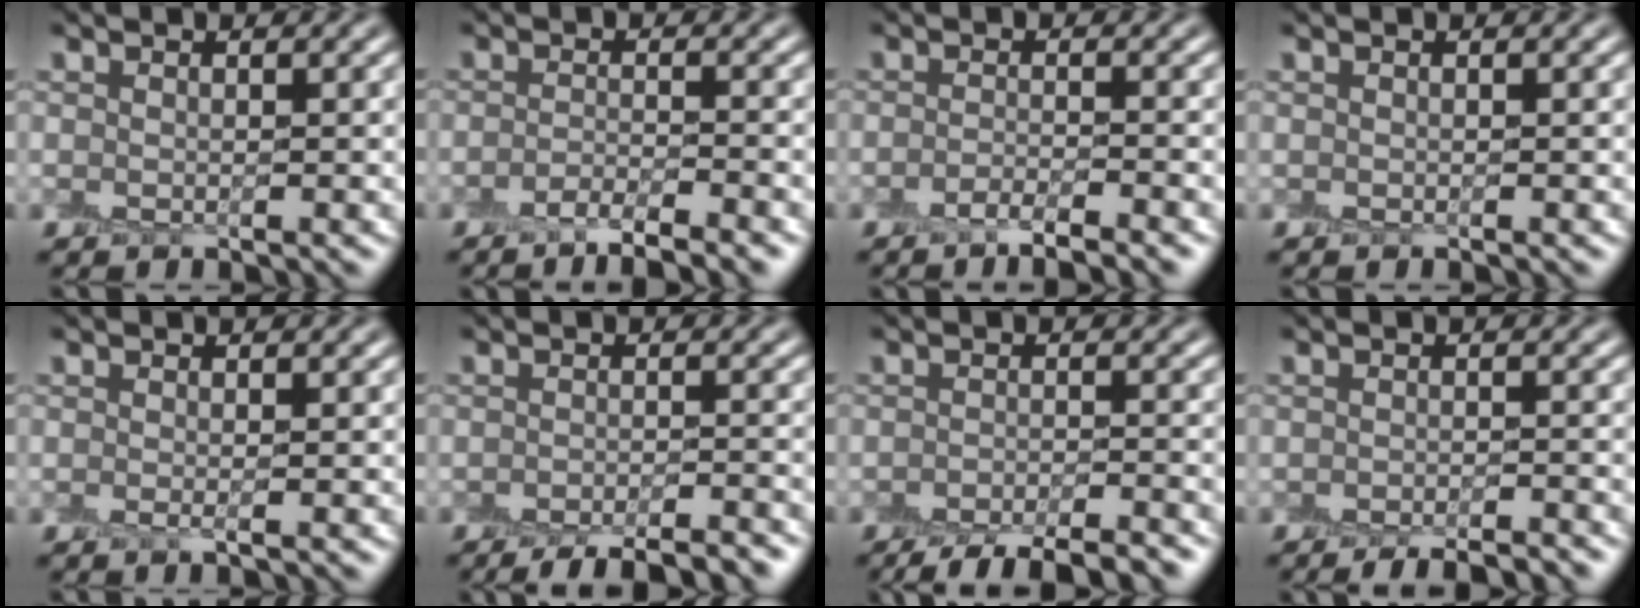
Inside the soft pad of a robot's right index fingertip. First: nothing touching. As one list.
[{"total": 3.1, "force": [-2.3, 0.3, 2.0], "torque": [-0.035, 0.002, -0.047]}, {"total": 2.3, "force": [-1.8, 0.1, 1.5], "torque": [-0.026, -0.001, -0.038]}, {"total": 0.0}, {"total": 0.5, "force": [-0.1, -0.2, 0.4], "torque": [-0.013, -0.005, -0.001]}, {"total": 6.1, "force": [-5.2, 1.2, 2.9], "torque": [-0.042, -0.007, -0.065]}, {"total": 6.2, "force": [-5.1, 1.3, 3.2], "torque": [-0.046, -0.011, -0.076]}, {"total": 3.5, "force": [-3.1, 0.5, 1.6], "torque": [-0.022, 0.004, -0.036]}]